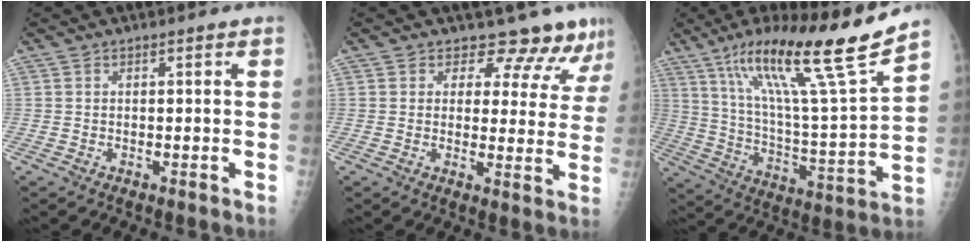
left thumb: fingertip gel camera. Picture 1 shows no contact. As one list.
[{"total": 9.7, "force": [8.8, 4.1, 1.1], "torque": [0.034, -0.052, 0.085]}, {"total": 23.2, "force": [15.8, 1.0, 17.0], "torque": [-0.256, -0.061, 0.272]}]